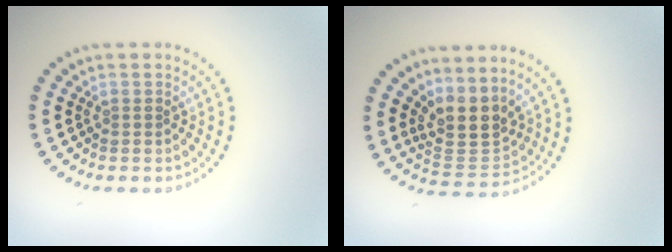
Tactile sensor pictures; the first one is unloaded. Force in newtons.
{"total": 3.8, "press": 3.2, "slide": 2.1}